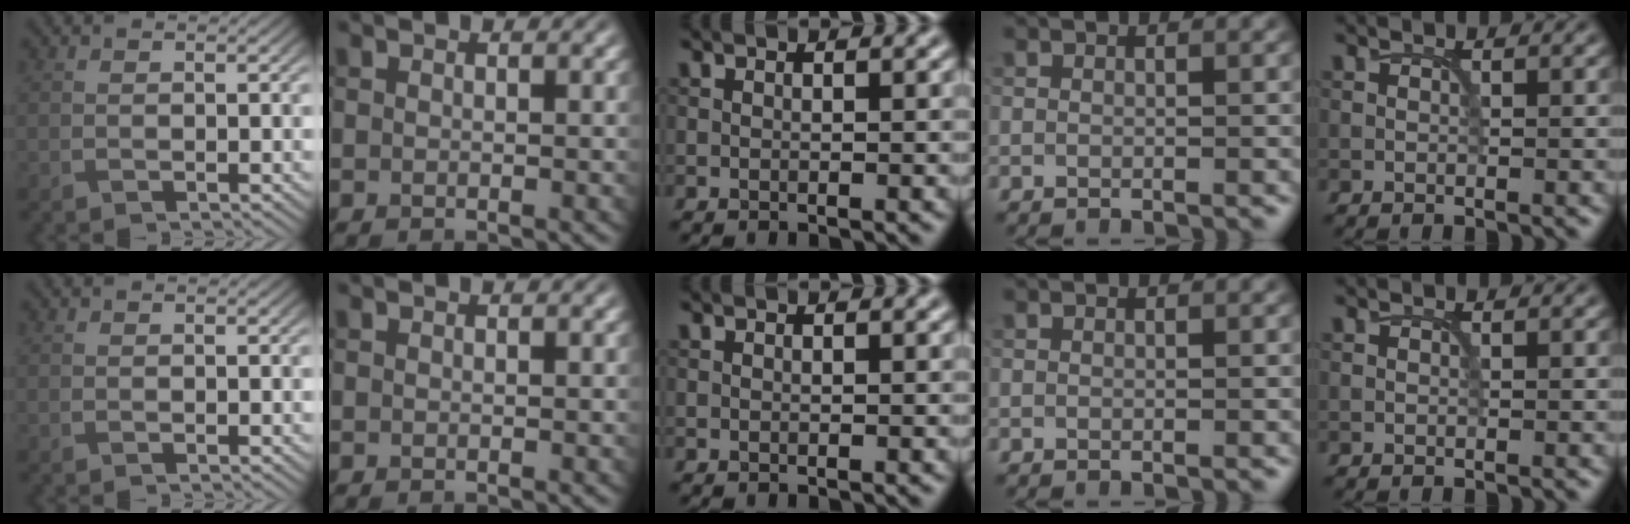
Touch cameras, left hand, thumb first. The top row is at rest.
{}